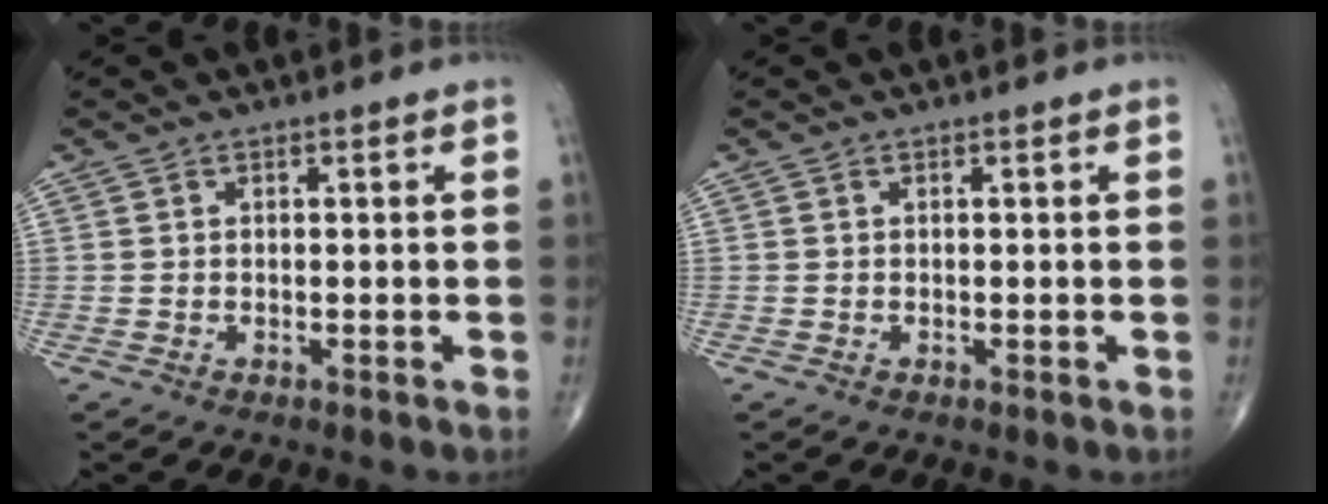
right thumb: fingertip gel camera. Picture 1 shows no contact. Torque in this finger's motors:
{"motor_torque": [0.65, -0.16, -0.14, -0.12, 0.00]}